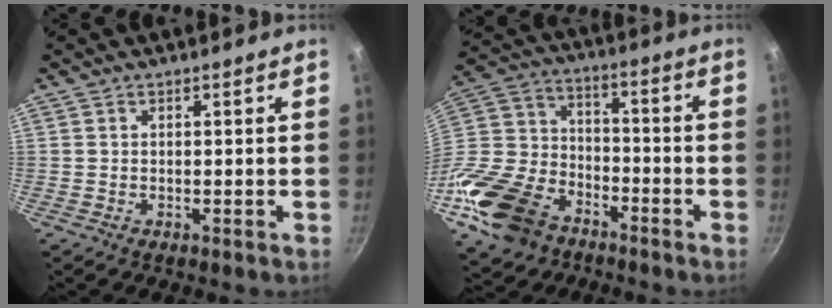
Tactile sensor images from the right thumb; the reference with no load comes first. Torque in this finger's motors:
{"motor_torque": [3.05, 1.96, 0.91, -0.79, 0.39]}